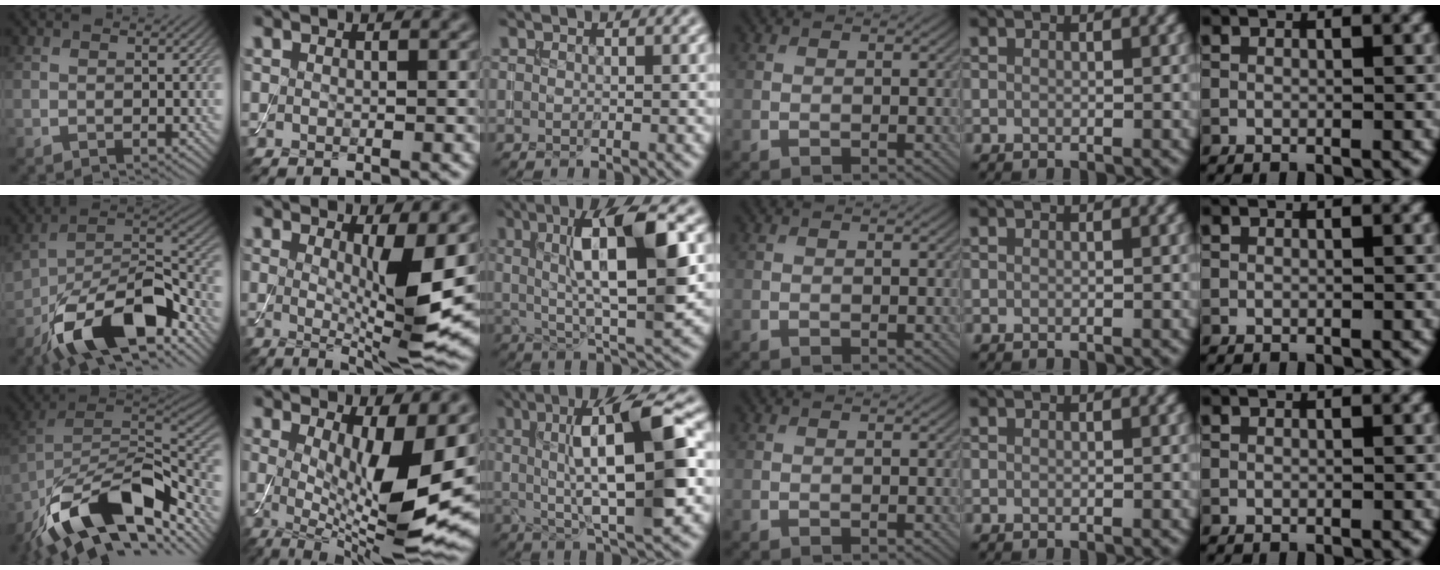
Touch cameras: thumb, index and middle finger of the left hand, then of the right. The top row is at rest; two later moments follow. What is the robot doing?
{"motion": "assemble", "object": "toy tower of hanoi"}